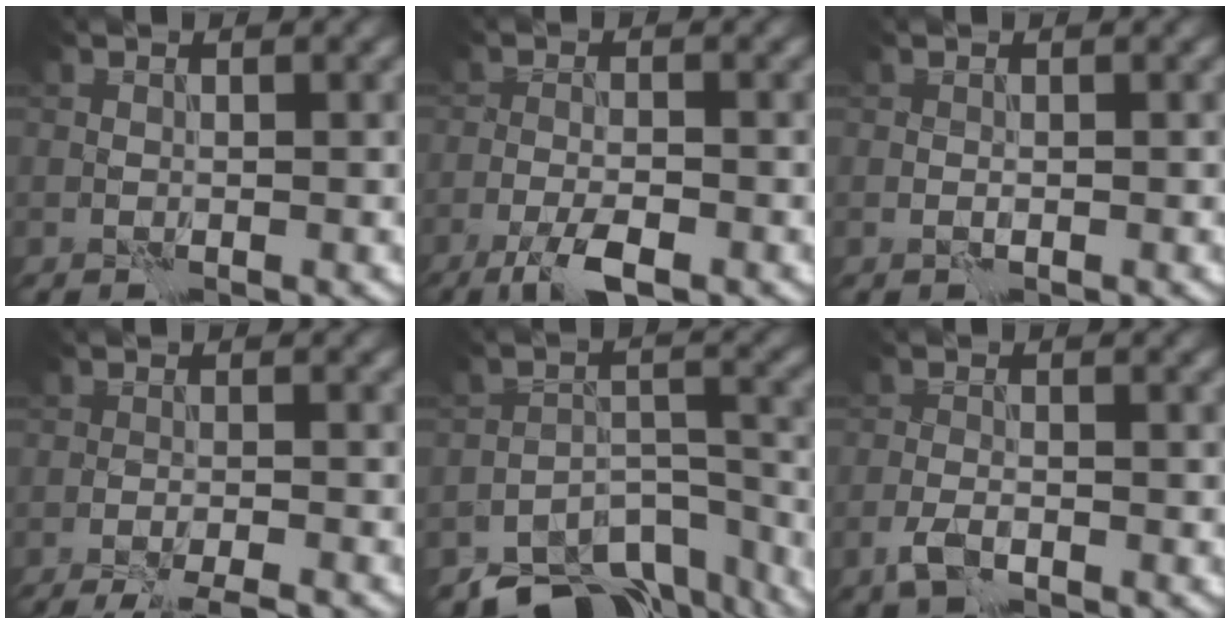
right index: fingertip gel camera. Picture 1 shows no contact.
{"total": 3.6, "force": [-2.5, 0.7, 2.5], "torque": [-0.049, -0.002, -0.048]}
{"total": 0.0}
{"total": 5.4, "force": [-4.8, 0.8, 2.4], "torque": [-0.034, -0.009, -0.066]}
{"total": 10.4, "force": [-9.0, 4.5, 2.8], "torque": [-0.027, -0.008, -0.119]}
{"total": 1.7, "force": [-1.2, 0.6, 1.0], "torque": [-0.023, -0.001, -0.028]}